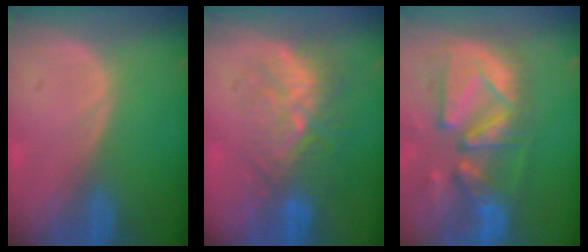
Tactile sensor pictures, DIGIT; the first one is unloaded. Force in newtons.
{"total": 9.1, "press": 8.4, "slide": 3.5}
{"total": 13.2, "press": 11.3, "slide": 6.9}